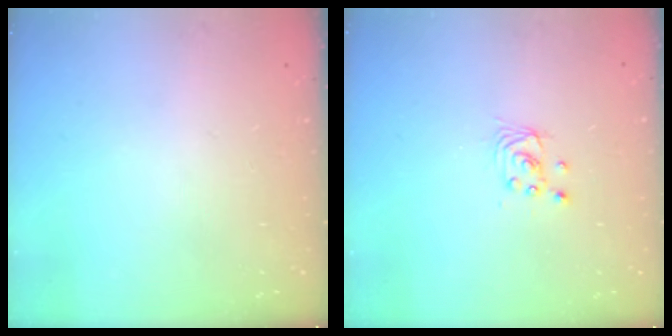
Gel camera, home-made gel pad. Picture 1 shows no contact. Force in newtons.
{"total": 2.5, "press": 2.5, "slide": 0.1}